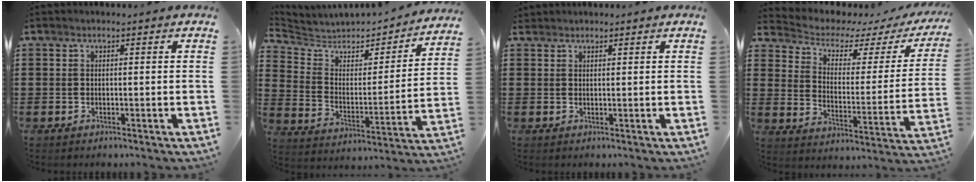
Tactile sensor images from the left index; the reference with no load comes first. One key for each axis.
{"total": 3.9, "fx": 3.3, "fy": 1.9, "fz": 0.9, "tx": -0.044, "ty": -0.029, "tz": 0.048}
{"total": 1.0, "fx": 1.0, "fy": 0.3, "fz": 0.1, "tx": -0.005, "ty": 0.002, "tz": 0.020}
{"total": 3.4, "fx": 2.4, "fy": 1.7, "fz": 1.8, "tx": -0.053, "ty": -0.020, "tz": 0.031}